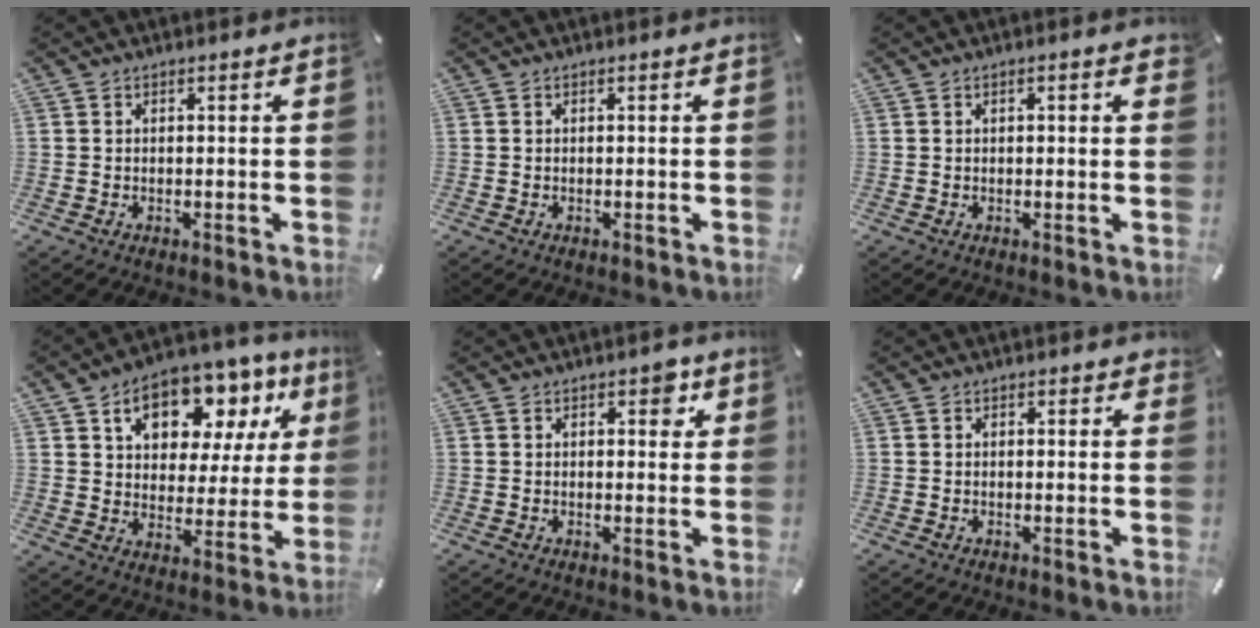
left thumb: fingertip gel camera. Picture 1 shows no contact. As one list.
[{"total": 0.0}, {"total": 1.6, "force": [0.4, 0.5, 1.5], "torque": [-0.020, 0.000, 0.003]}, {"total": 14.5, "force": [7.8, 9.5, 7.7], "torque": [-0.120, -0.039, 0.136]}, {"total": 3.6, "force": [1.5, 2.1, 2.6], "torque": [-0.017, -0.006, 0.015]}, {"total": 0.6, "force": [0.1, 0.4, 0.4], "torque": [0.001, 0.000, 0.000]}]